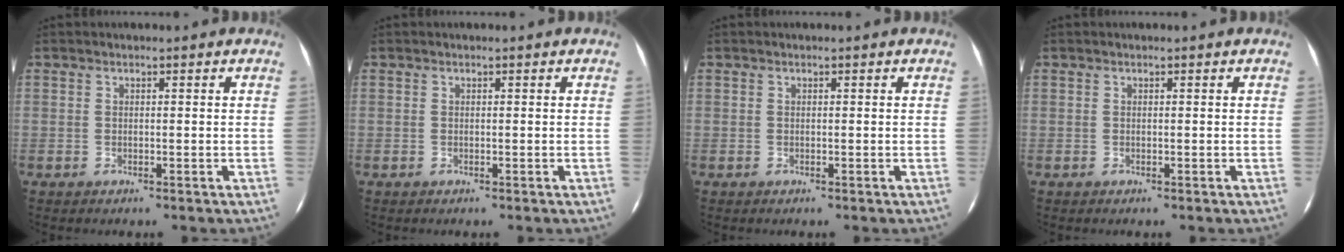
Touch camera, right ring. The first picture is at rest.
{"total": 0.0}
{"total": 0.0}
{"total": 0.0}